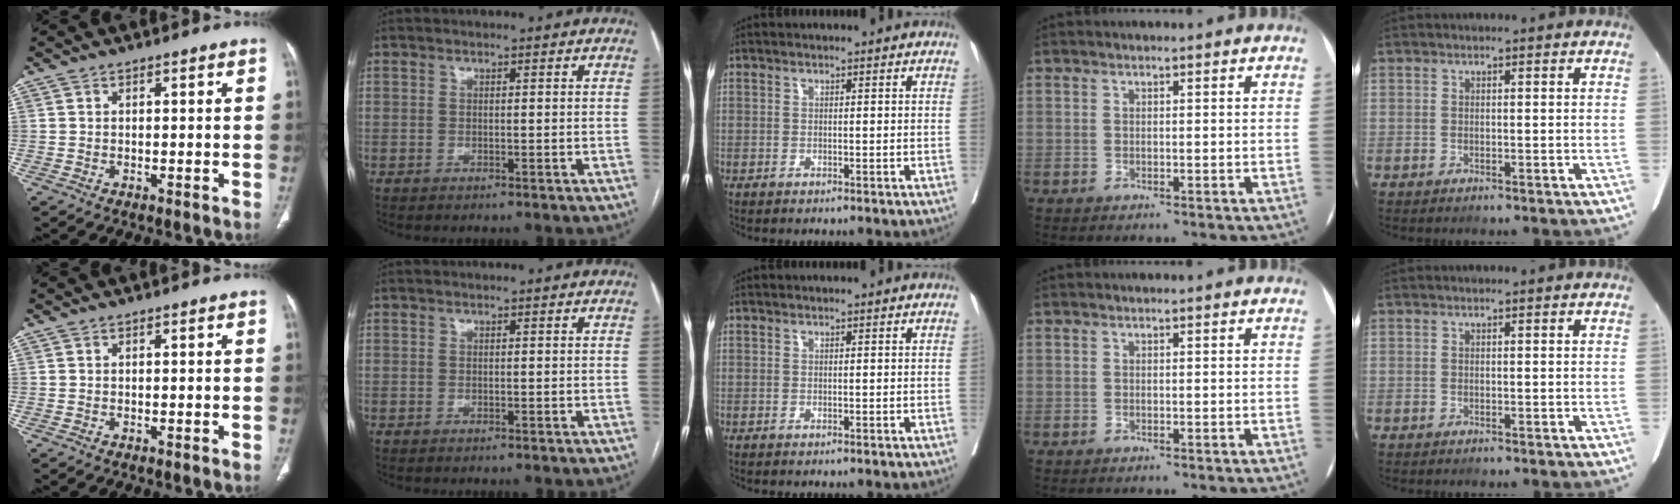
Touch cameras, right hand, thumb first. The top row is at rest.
{}